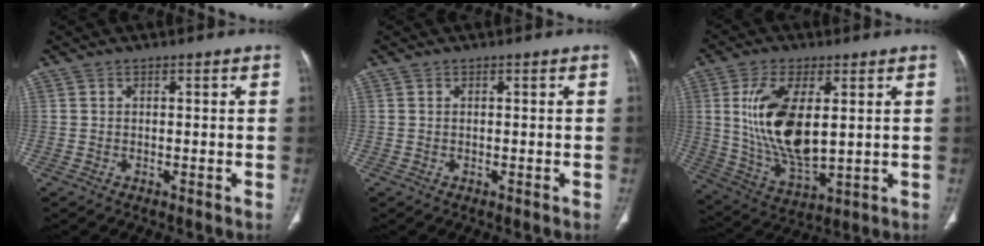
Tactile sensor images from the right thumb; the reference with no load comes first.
{"total": 0.0}
{"total": 15.9, "force": [2.9, 7.3, 13.8], "torque": [-0.267, -0.023, 0.068]}